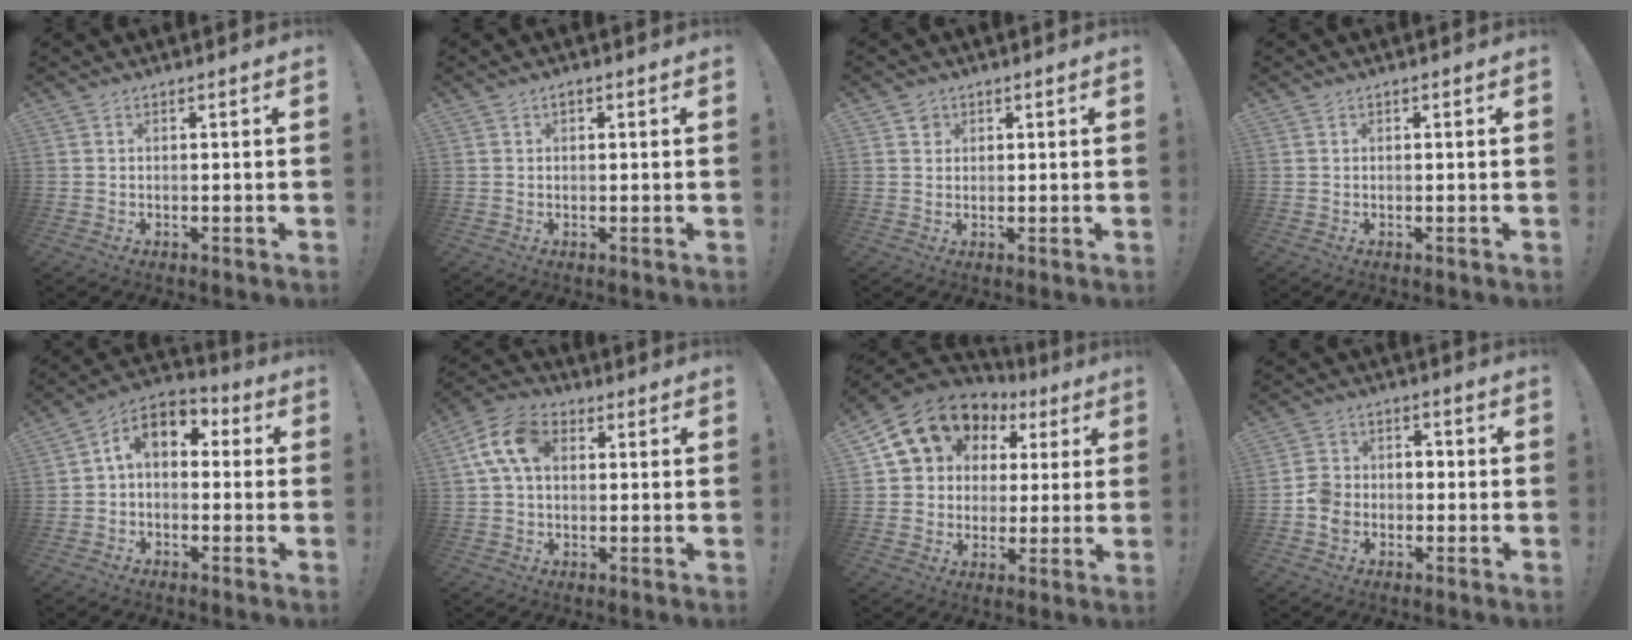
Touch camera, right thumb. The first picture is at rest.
{"total": 0.9, "force": [0.3, 0.6, 0.5], "torque": [-0.011, 0.003, 0.005]}
{"total": 2.2, "force": [1.2, 1.9, 0.4], "torque": [0.006, -0.004, 0.019]}
{"total": 0.0}
{"total": 8.9, "force": [2.1, 5.7, 6.5], "torque": [-0.112, 0.010, 0.047]}
{"total": 11.7, "force": [2.6, 7.7, 8.4], "torque": [-0.160, 0.017, 0.052]}
{"total": 13.5, "force": [6.4, 10.7, 5.0], "torque": [-0.079, -0.034, 0.131]}
{"total": 7.9, "force": [-3.8, 6.3, 2.8], "torque": [-0.042, 0.038, -0.070]}